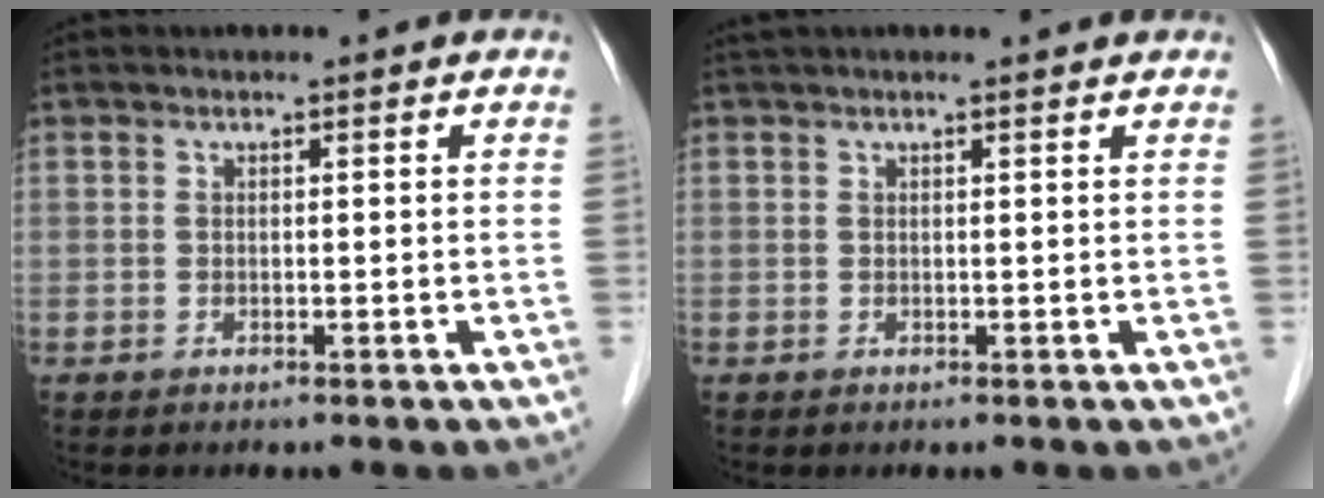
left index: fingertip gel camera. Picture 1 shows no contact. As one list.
[{"total": 4.8, "force": [4.4, 0.5, 1.9], "torque": [-0.024, 0.036, 0.053]}]